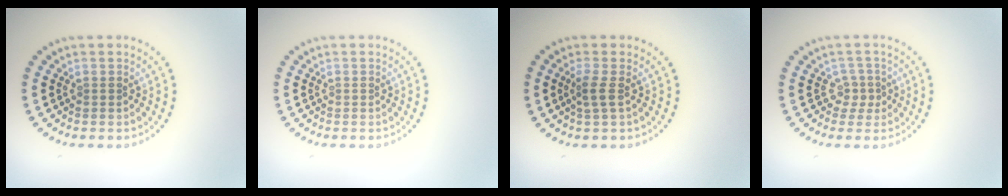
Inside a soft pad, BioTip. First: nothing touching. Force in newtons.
{"total": 0.0}
{"total": 1.5, "press": 1.3, "slide": 0.9}
{"total": 1.7, "press": 1.1, "slide": 1.3}